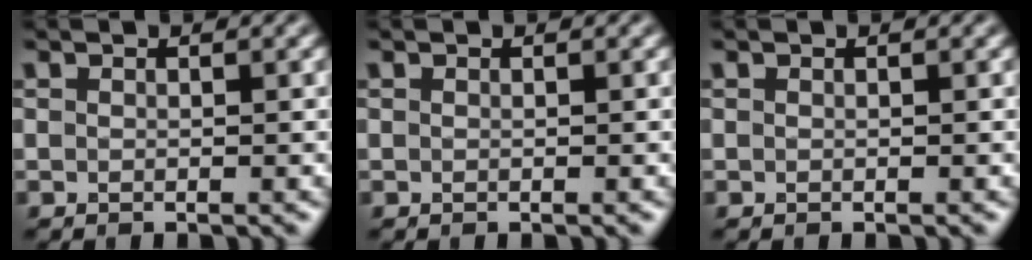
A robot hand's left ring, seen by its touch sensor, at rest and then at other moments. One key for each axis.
{"total": 0.0}
{"total": 0.0}